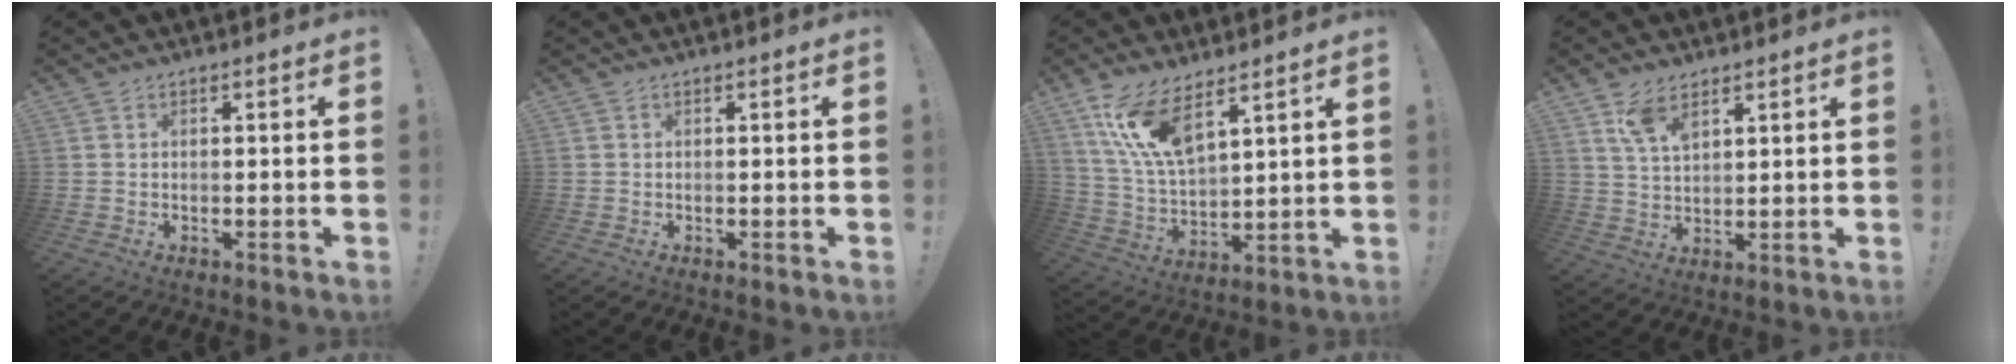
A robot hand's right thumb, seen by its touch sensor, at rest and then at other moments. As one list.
[{"total": 0.0}, {"total": 13.6, "force": [9.1, 4.9, 8.8], "torque": [-0.184, -0.047, 0.168]}, {"total": 7.4, "force": [4.6, 3.5, 4.6], "torque": [-0.074, -0.022, 0.086]}]